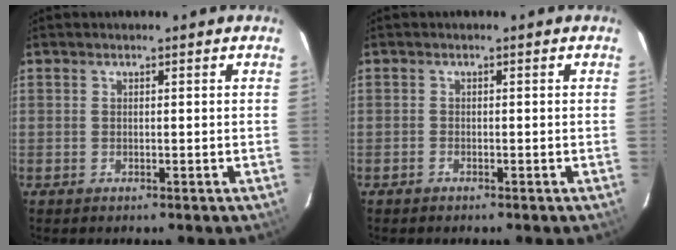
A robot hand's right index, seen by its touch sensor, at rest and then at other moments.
{"total": 0.7, "force": [-0.6, 0.3, 0.0], "torque": [-0.002, 0.004, -0.010]}